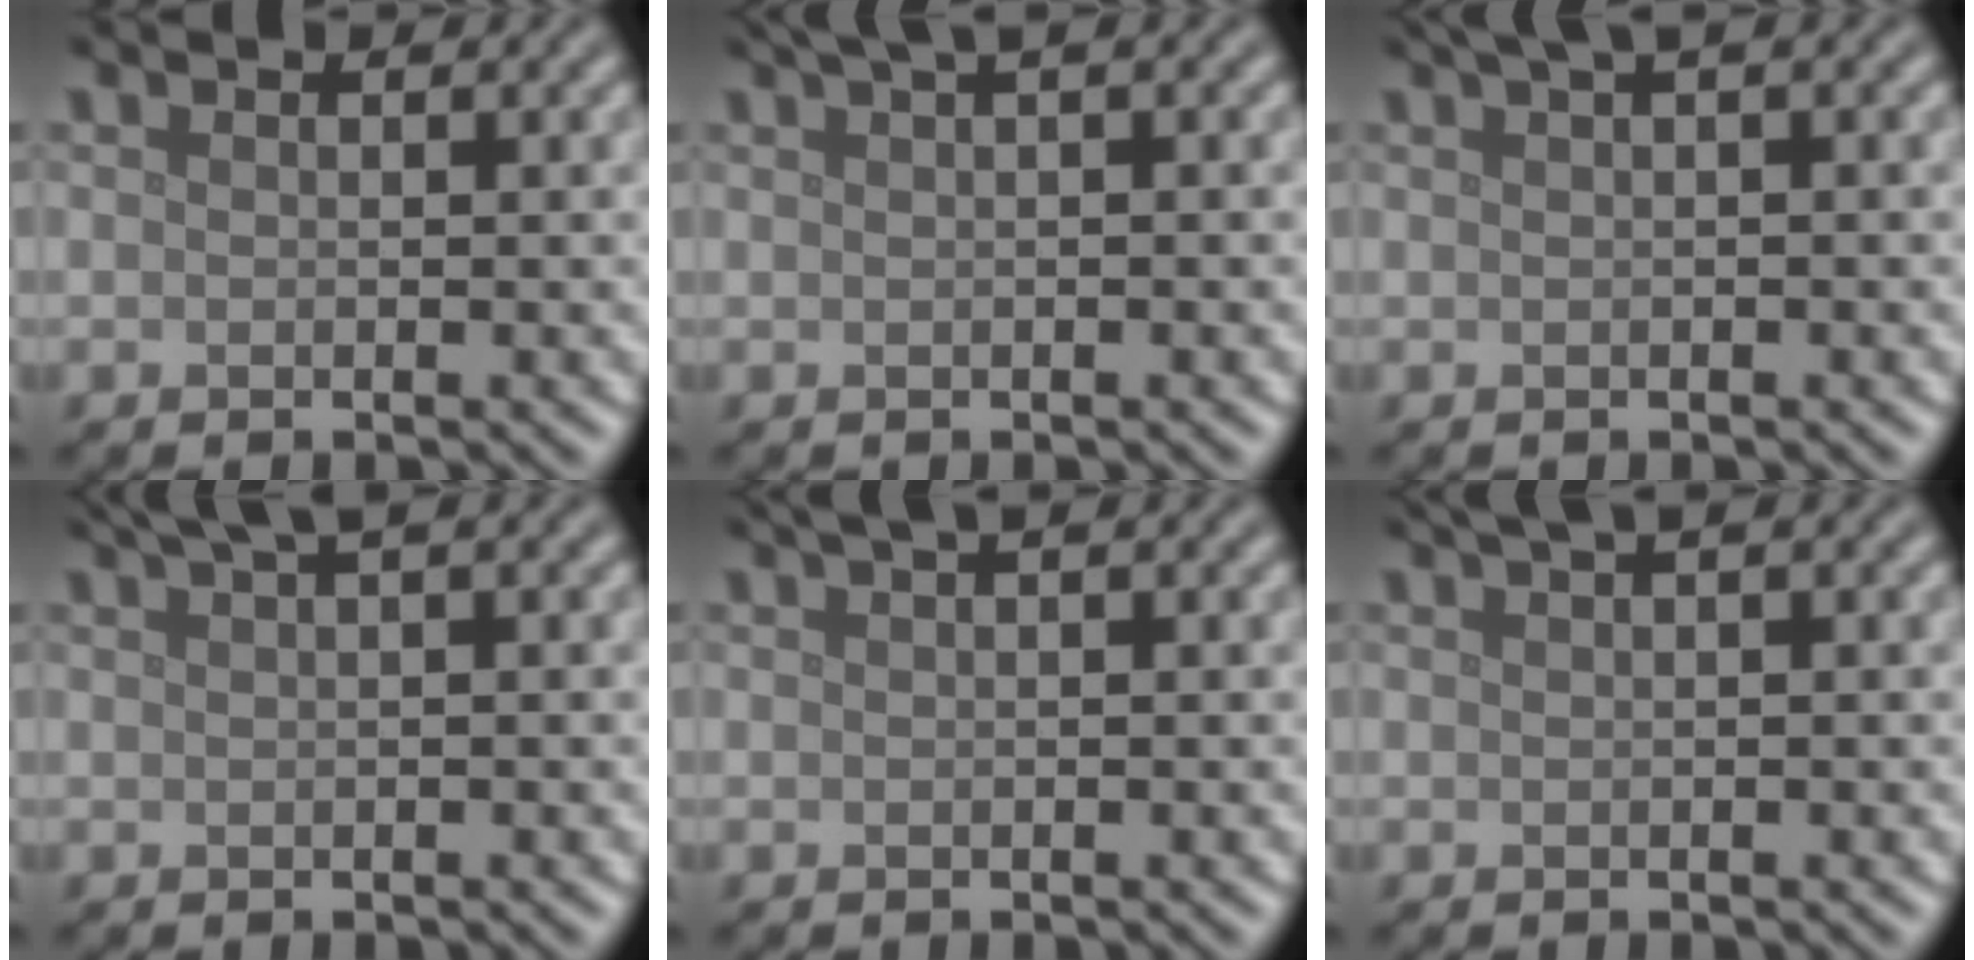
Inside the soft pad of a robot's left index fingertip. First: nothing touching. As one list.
[{"total": 3.1, "force": [1.7, 0.9, 2.4], "torque": [-0.025, 0.006, 0.022]}, {"total": 2.7, "force": [1.4, 0.7, 2.2], "torque": [-0.028, 0.006, 0.020]}, {"total": 3.0, "force": [1.9, 0.6, 2.3], "torque": [-0.027, 0.010, 0.030]}, {"total": 2.3, "force": [1.3, 0.7, 1.8], "torque": [-0.024, 0.005, 0.018]}, {"total": 2.9, "force": [1.7, 1.0, 2.2], "torque": [-0.025, 0.006, 0.021]}]